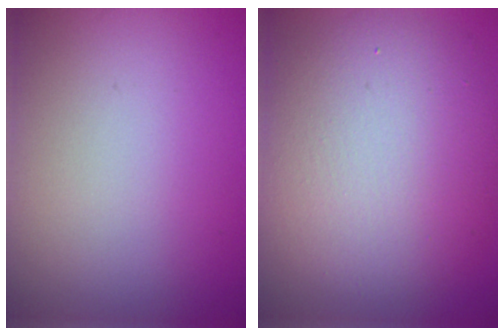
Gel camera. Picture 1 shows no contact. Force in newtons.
{"total": 10.8, "press": 10.7, "slide": 0.8}